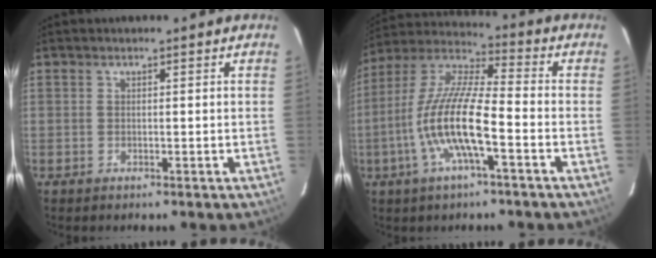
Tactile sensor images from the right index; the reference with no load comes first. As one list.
[{"total": 14.4, "force": [-4.6, 2.8, 13.3], "torque": [-0.267, -0.004, -0.096]}]